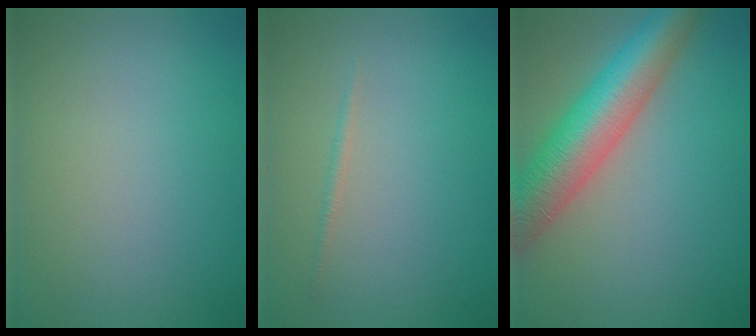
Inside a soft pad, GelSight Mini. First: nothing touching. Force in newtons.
{"total": 0.6, "press": 0.6, "slide": 0.1}
{"total": 8.7, "press": 8.7, "slide": 0.3}